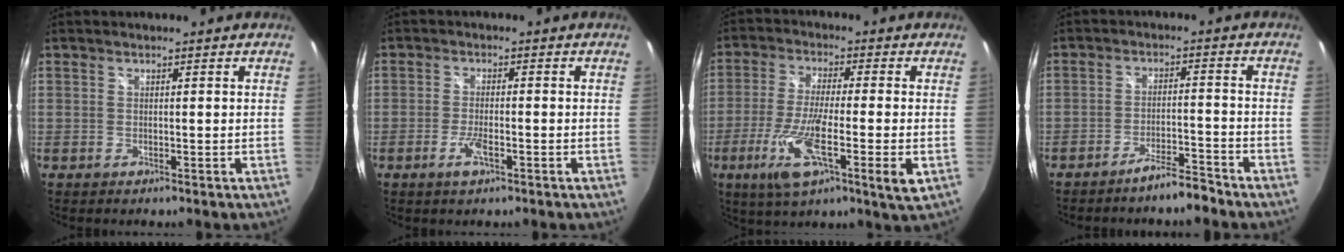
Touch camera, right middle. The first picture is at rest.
{"total": 3.6, "force": [-1.9, 1.1, 2.8], "torque": [-0.064, -0.004, -0.038]}
{"total": 13.7, "force": [-3.8, 1.9, 13.1], "torque": [-0.259, -0.025, -0.074]}
{"total": 4.8, "force": [-4.3, 0.2, 2.1], "torque": [-0.050, 0.002, -0.070]}